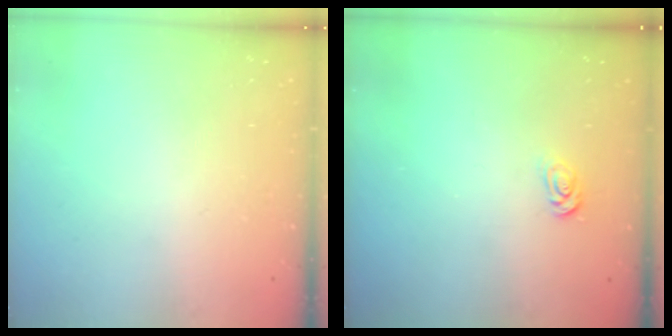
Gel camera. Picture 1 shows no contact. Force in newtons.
{"total": 2.6, "press": 2.6, "slide": 0.4}